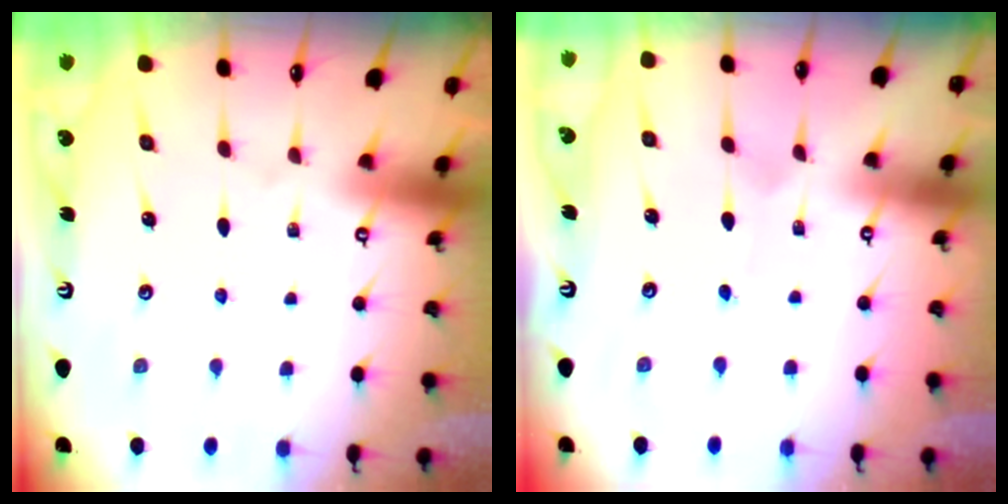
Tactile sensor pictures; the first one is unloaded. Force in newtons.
{"total": 2.2, "press": 2.2, "slide": 0.2}